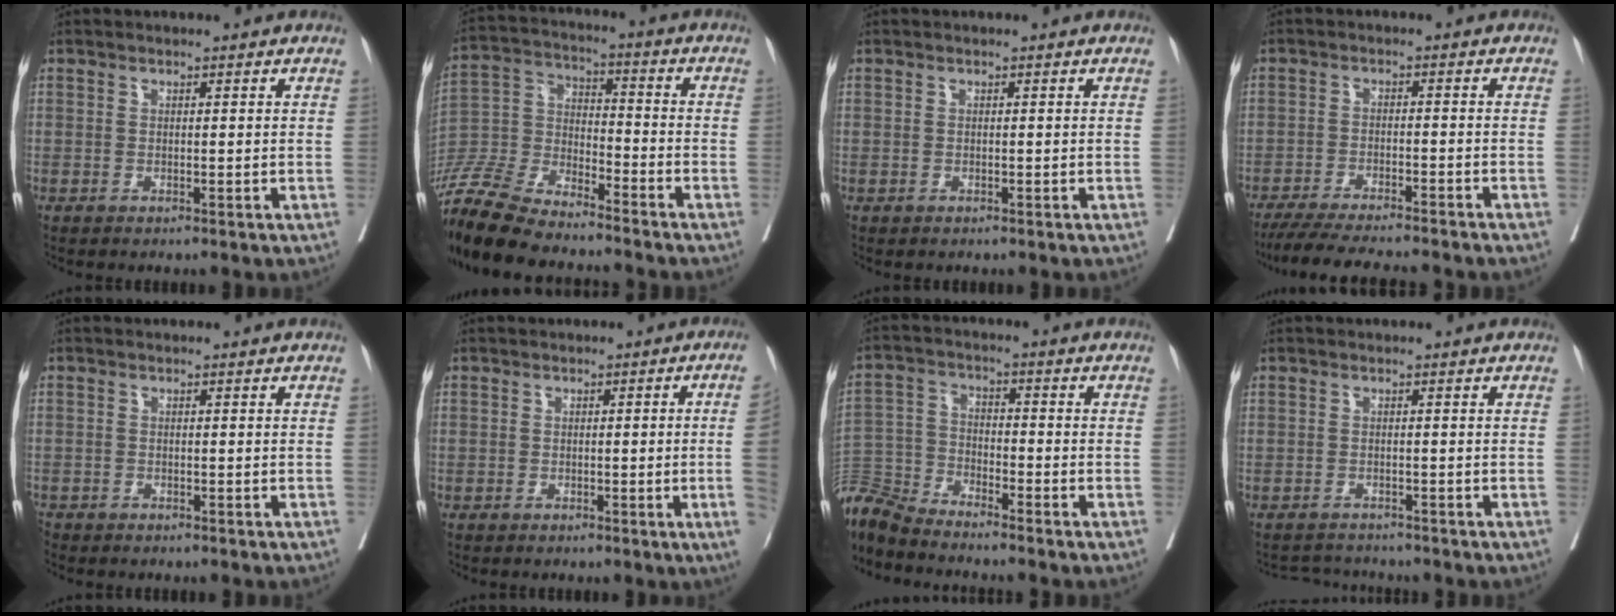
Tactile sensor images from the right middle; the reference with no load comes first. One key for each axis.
{"total": 16.8, "fx": -14.9, "fy": 3.0, "fz": 7.3, "tx": -0.162, "ty": -0.018, "tz": -0.280}
{"total": 0.0}
{"total": 11.8, "fx": -10.5, "fy": 0.6, "fz": 5.5, "tx": -0.076, "ty": -0.019, "tz": -0.157}
{"total": 1.6, "fx": -1.2, "fy": 1.0, "fz": 0.1, "tx": -0.011, "ty": 0.000, "tz": -0.024}
{"total": 4.8, "fx": -0.9, "fy": -0.3, "fz": 4.7, "tx": -0.059, "ty": 0.000, "tz": -0.012}
{"total": 9.3, "fx": -9.1, "fy": 0.5, "fz": 1.7, "tx": -0.042, "ty": -0.001, "tz": -0.184}
{"total": 2.5, "fx": -2.4, "fy": 0.3, "fz": -0.6, "tx": 0.010, "ty": -0.012, "tz": -0.039}